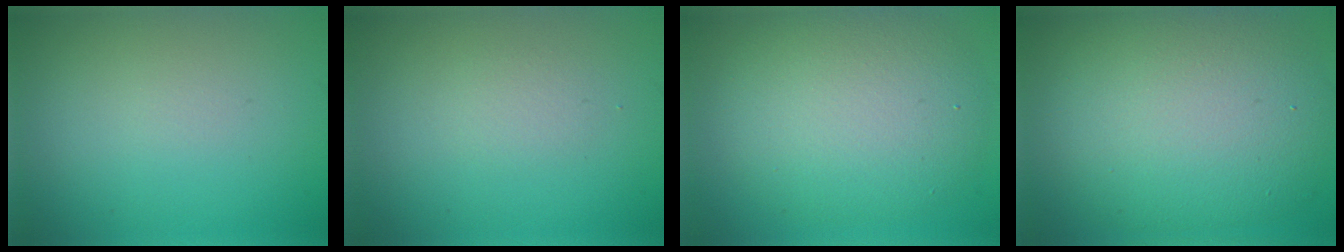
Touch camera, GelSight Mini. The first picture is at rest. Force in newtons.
{"total": 0.9, "press": 0.9, "slide": 0.2}
{"total": 7.3, "press": 7.3, "slide": 0.3}
{"total": 11.3, "press": 11.3, "slide": 0.8}